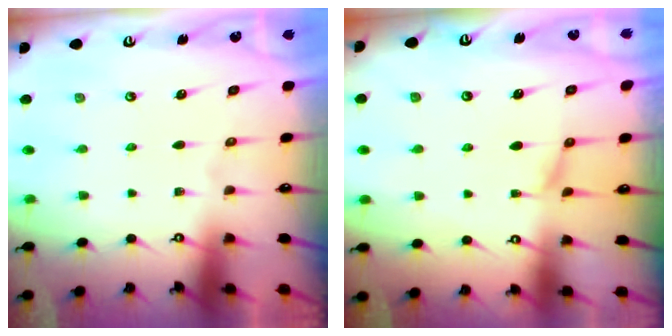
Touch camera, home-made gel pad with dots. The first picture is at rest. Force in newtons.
{"total": 1.2, "press": 0.9, "slide": 0.8}